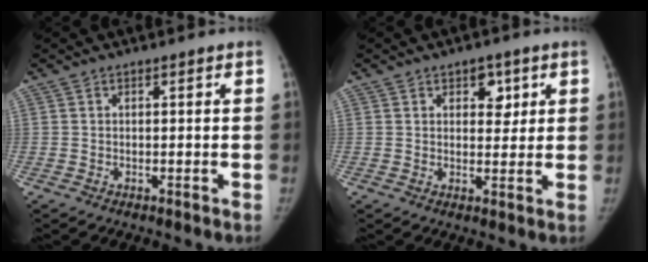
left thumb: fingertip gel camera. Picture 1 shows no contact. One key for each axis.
{"total": 4.4, "fx": 2.1, "fy": 3.0, "fz": 2.6, "tx": -0.005, "ty": -0.009, "tz": 0.027}